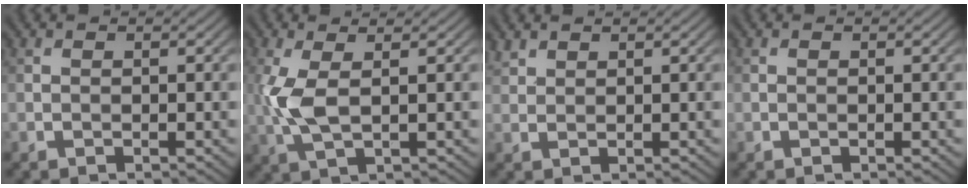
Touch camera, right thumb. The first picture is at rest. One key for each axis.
{"total": 5.3, "fx": 0.7, "fy": 1.9, "fz": 4.9, "tx": -0.130, "ty": 0.001, "tz": 0.011}
{"total": 1.7, "fx": 1.4, "fy": 0.7, "fz": 0.5, "tx": -0.016, "ty": 0.003, "tz": 0.036}
{"total": 0.0}